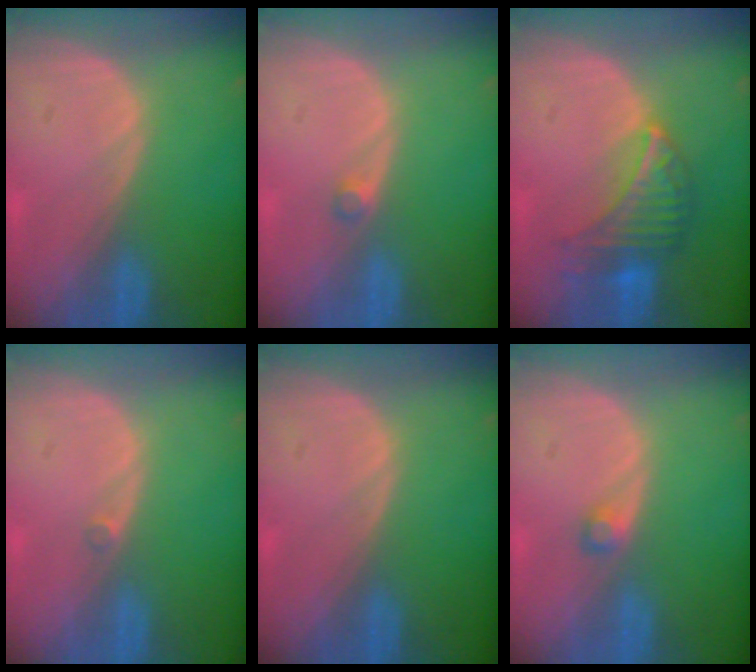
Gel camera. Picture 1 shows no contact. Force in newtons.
{"total": 1.3, "press": 1.1, "slide": 0.6}
{"total": 6.9, "press": 6.7, "slide": 1.6}
{"total": 0.7, "press": 0.6, "slide": 0.3}
{"total": 0.0}
{"total": 1.5, "press": 1.4, "slide": 0.2}